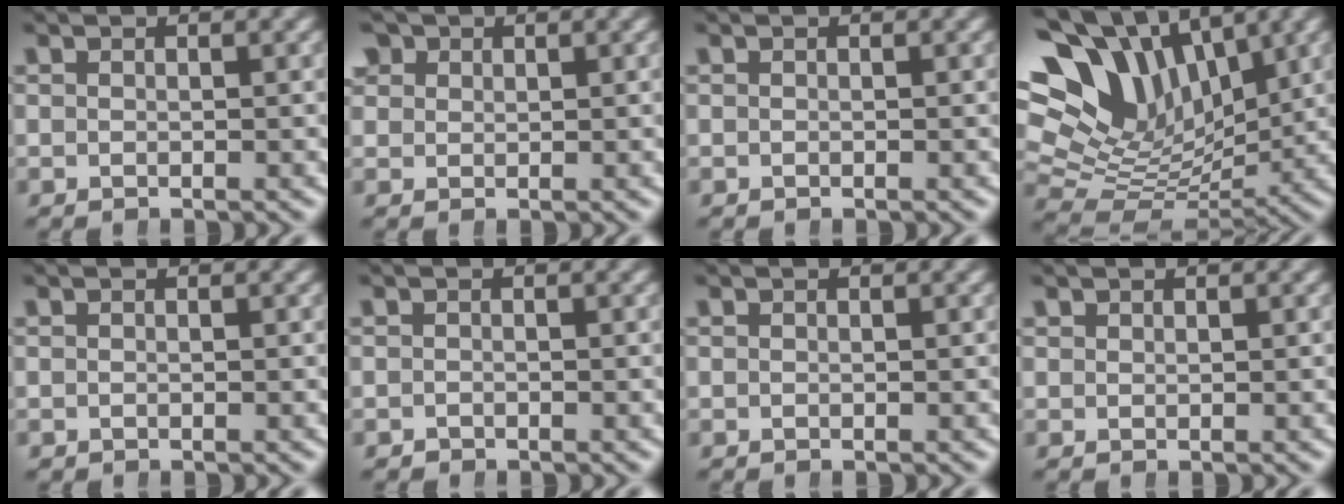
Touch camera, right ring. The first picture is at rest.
{"total": 1.9, "force": [1.5, 1.0, 0.5], "torque": [-0.005, -0.004, 0.035]}
{"total": 0.0}
{"total": 14.2, "force": [4.5, 10.4, 8.5], "torque": [-0.155, -0.001, 0.065]}
{"total": 0.0}
{"total": 0.5, "force": [-0.4, -0.2, -0.3], "torque": [0.006, -0.008, -0.002]}
{"total": 0.0}
{"total": 0.7, "force": [0.5, -0.3, -0.2], "torque": [0.010, -0.007, 0.016]}